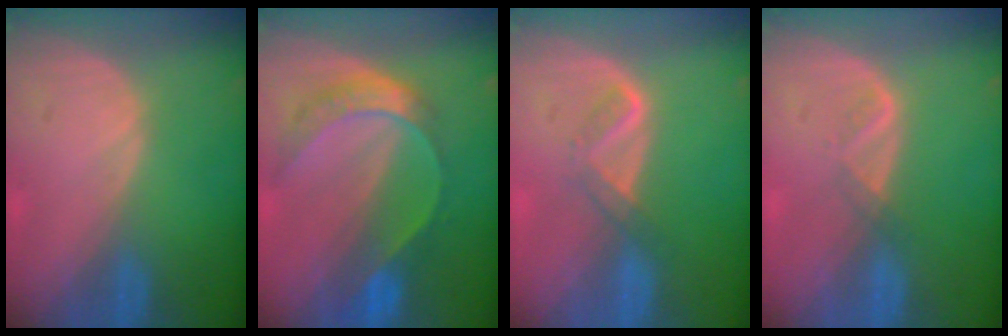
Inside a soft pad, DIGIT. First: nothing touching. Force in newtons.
{"total": 7.8, "press": 6.5, "slide": 4.4}
{"total": 2.8, "press": 2.7, "slide": 0.7}
{"total": 1.6, "press": 1.5, "slide": 0.7}